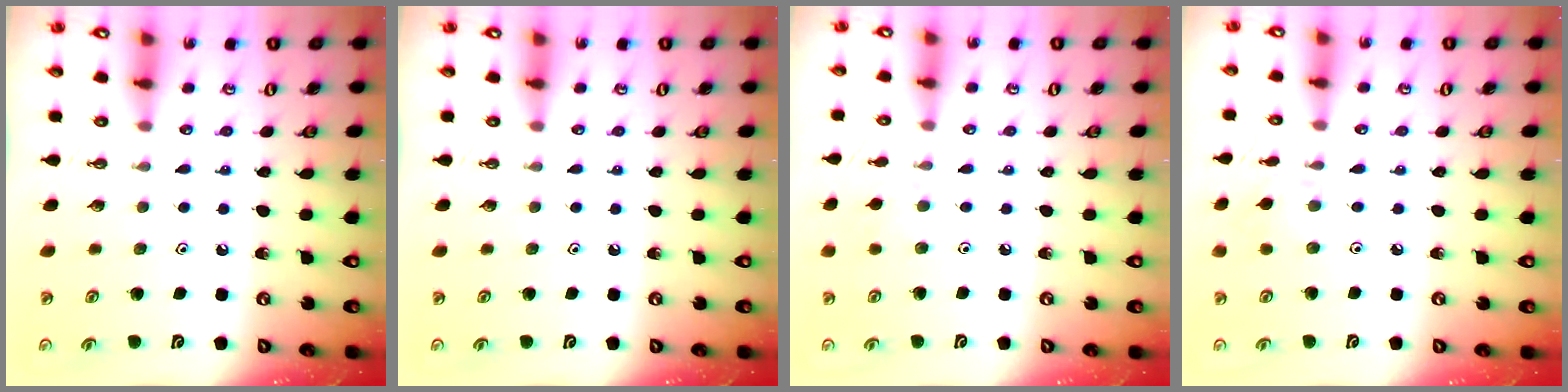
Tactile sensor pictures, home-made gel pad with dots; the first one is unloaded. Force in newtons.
{"total": 0.0}
{"total": 2.0, "press": 1.9, "slide": 0.5}
{"total": 2.4, "press": 2.3, "slide": 0.5}